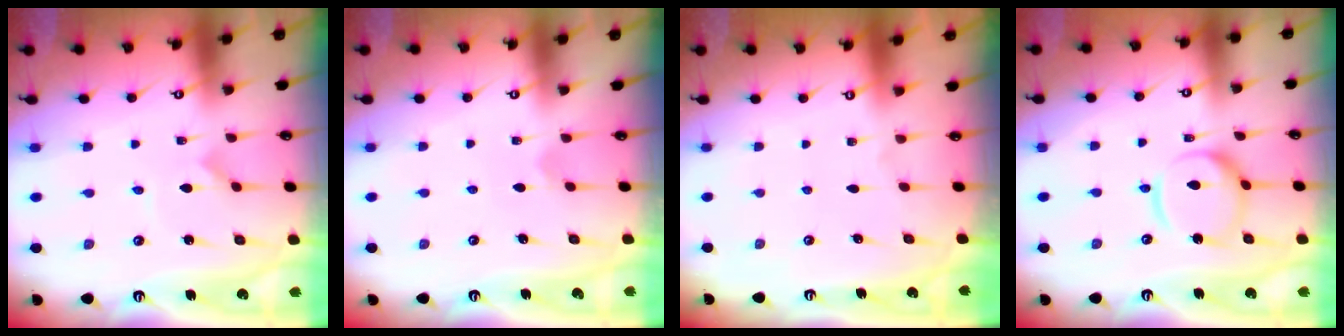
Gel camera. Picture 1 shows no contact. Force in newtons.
{"total": 2.1, "press": 2.1, "slide": 0.2}
{"total": 0.0}
{"total": 12.3, "press": 12.2, "slide": 1.2}